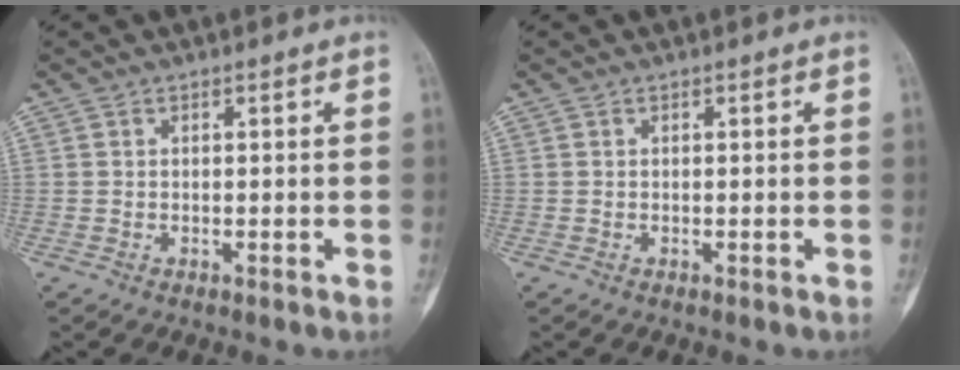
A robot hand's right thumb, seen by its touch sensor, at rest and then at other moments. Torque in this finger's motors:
{"motor_torque": [-0.29, 0.33, 0.11, -0.11, 0.00]}